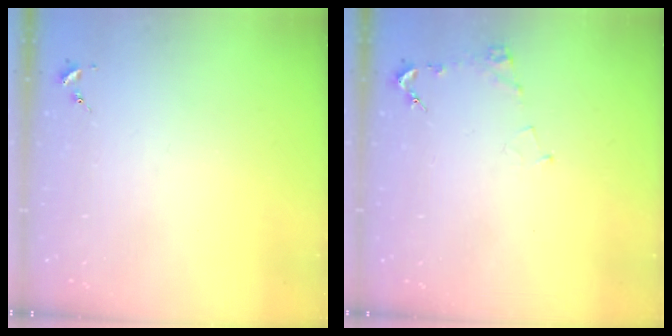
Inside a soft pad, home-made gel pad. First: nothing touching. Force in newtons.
{"total": 4.6, "press": 4.6, "slide": 0.6}